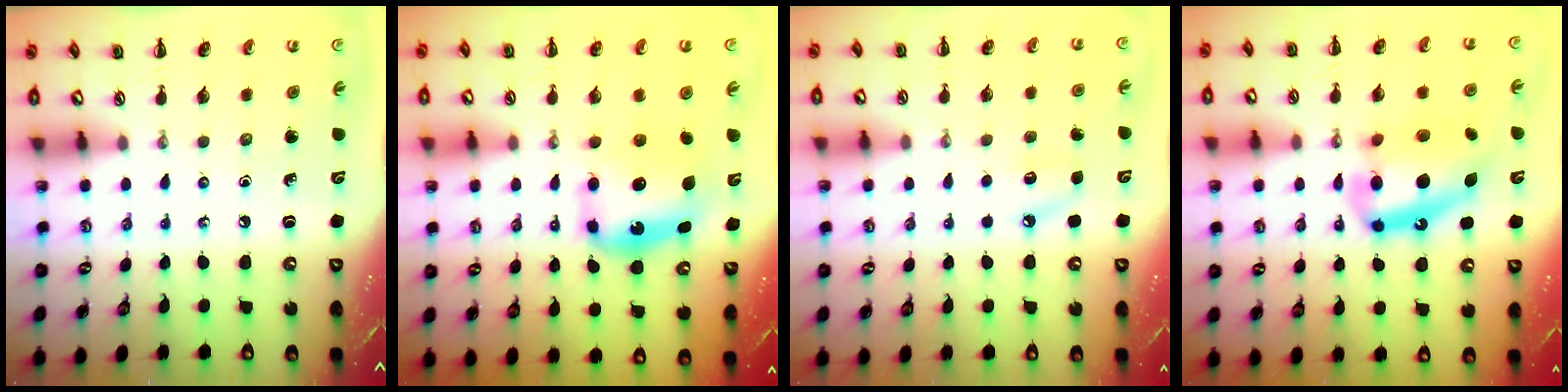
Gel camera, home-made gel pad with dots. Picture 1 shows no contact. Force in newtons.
{"total": 6.1, "press": 6.0, "slide": 1.0}
{"total": 6.6, "press": 6.3, "slide": 1.8}
{"total": 16.3, "press": 15.7, "slide": 4.4}